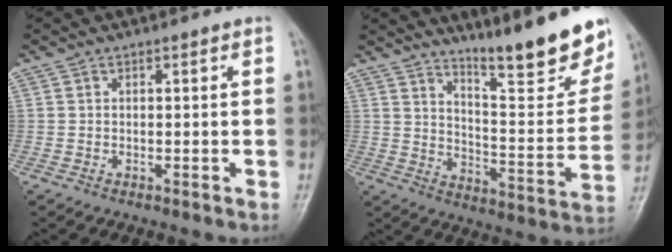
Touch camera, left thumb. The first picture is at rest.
{"total": 18.5, "force": [14.1, 2.6, 11.6], "torque": [-0.137, -0.107, 0.216]}